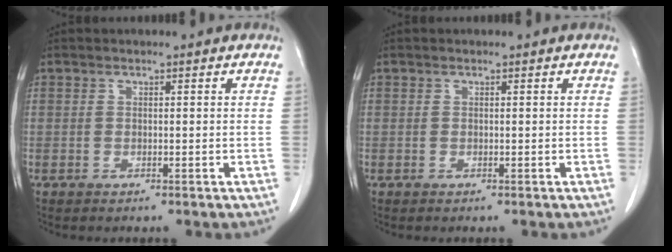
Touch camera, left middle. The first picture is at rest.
{"total": 0.0}